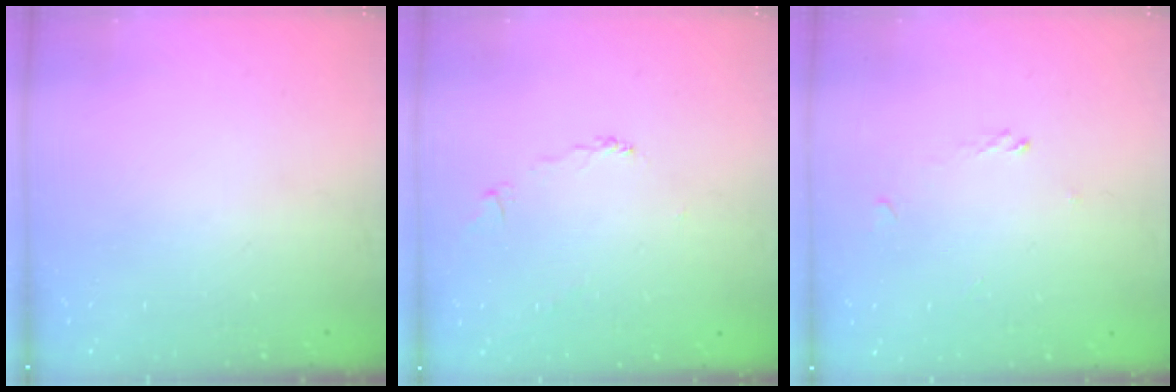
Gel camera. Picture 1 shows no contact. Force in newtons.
{"total": 2.3, "press": 2.3, "slide": 0.3}
{"total": 0.0}